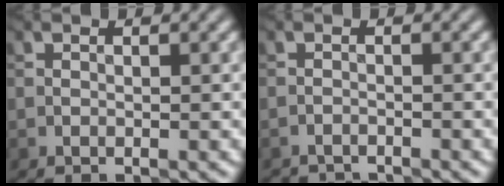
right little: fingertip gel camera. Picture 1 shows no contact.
{"total": 2.3, "force": [-2.3, 0.4, 0.0], "torque": [0.002, -0.009, -0.047]}